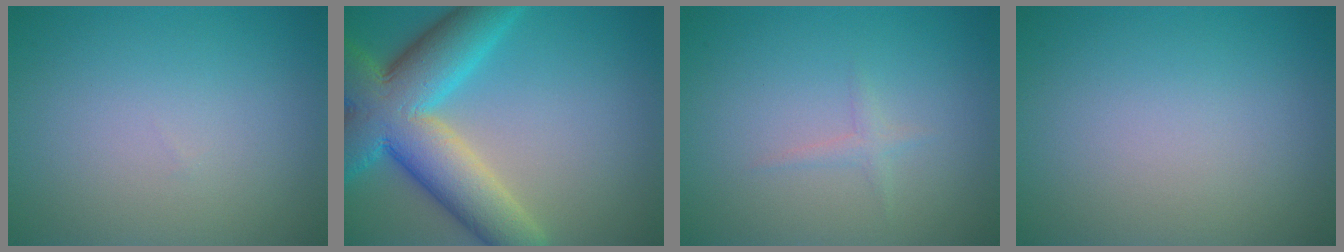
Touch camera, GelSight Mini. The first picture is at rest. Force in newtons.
{"total": 11.3, "press": 11.3, "slide": 0.5}
{"total": 0.9, "press": 0.8, "slide": 0.0}
{"total": 0.0}